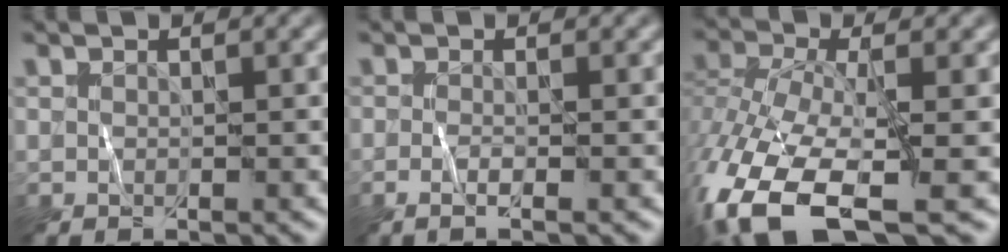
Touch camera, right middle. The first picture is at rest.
{"total": 1.8, "force": [-0.6, 0.5, 1.6], "torque": [-0.029, -0.007, -0.015]}
{"total": 14.3, "force": [-6.7, 6.2, 11.0], "torque": [-0.258, -0.027, -0.113]}